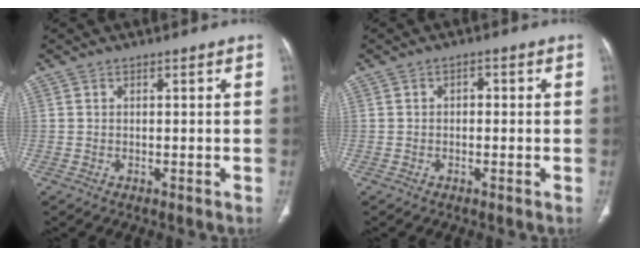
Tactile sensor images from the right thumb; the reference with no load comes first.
{"total": 1.3, "force": [-0.2, 0.9, 0.9], "torque": [-0.004, 0.004, -0.008]}